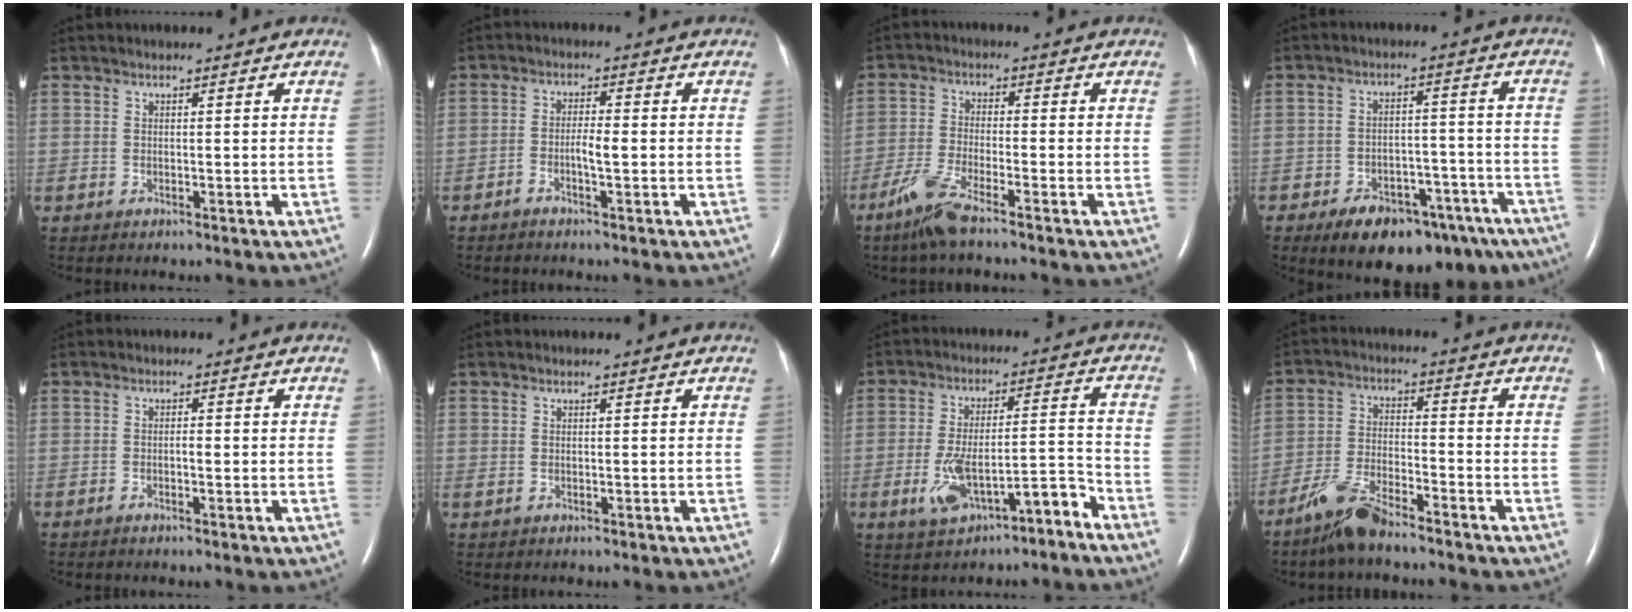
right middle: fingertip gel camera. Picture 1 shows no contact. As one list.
[{"total": 2.9, "force": [-1.1, 0.4, 2.7], "torque": [-0.055, 0.005, -0.021]}, {"total": 6.2, "force": [-4.6, 0.4, 4.1], "torque": [-0.101, -0.016, -0.098]}, {"total": 15.7, "force": [-11.1, 7.3, 8.3], "torque": [-0.086, 0.032, -0.155]}, {"total": 1.1, "force": [-0.4, 0.3, 1.0], "torque": [-0.018, 0.002, -0.008]}, {"total": 0.0}, {"total": 9.6, "force": [-5.8, 2.7, 7.2], "torque": [-0.129, 0.025, -0.087]}, {"total": 7.6, "force": [-6.2, 1.3, 4.1], "torque": [-0.090, -0.017, -0.122]}]